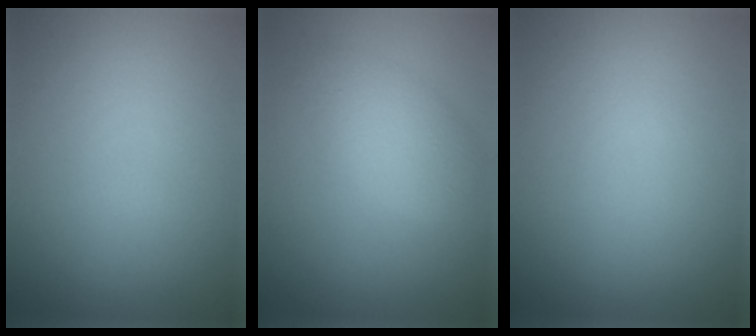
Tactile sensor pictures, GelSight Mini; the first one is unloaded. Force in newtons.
{"total": 3.1, "press": 3.1, "slide": 0.1}
{"total": 0.0}